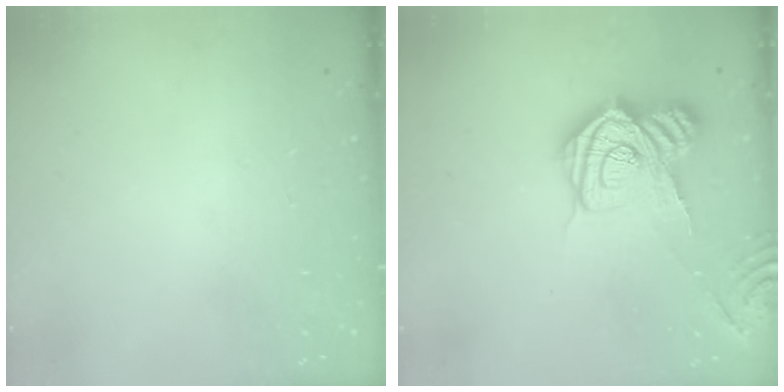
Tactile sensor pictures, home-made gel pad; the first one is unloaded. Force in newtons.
{"total": 17.5, "press": 17.5, "slide": 1.3}